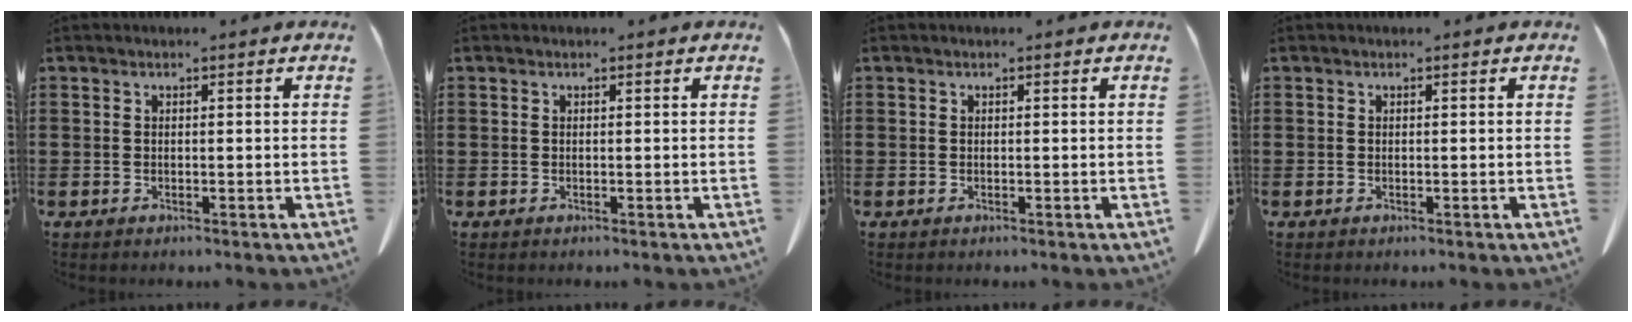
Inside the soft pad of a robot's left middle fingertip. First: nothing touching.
{"total": 0.0}
{"total": 0.0}
{"total": 0.0}